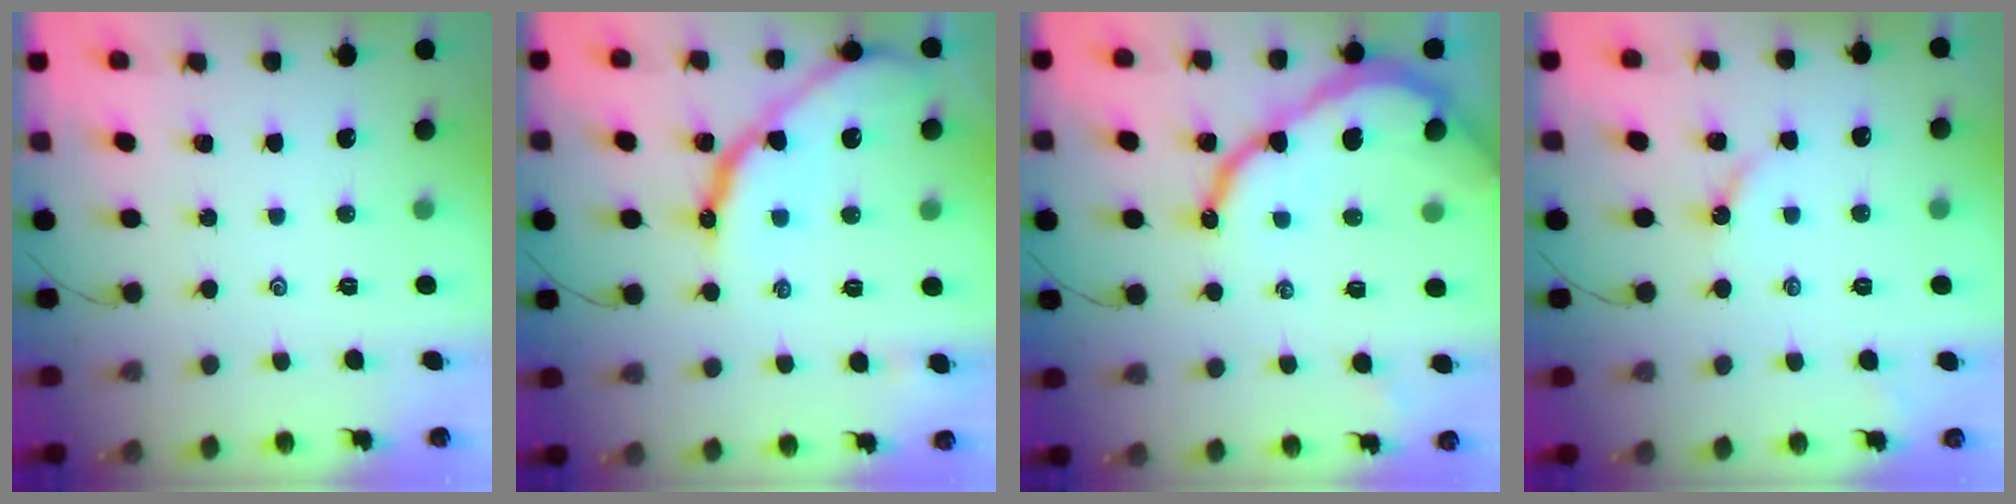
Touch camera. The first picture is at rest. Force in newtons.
{"total": 13.5, "press": 13.4, "slide": 1.2}
{"total": 13.8, "press": 13.7, "slide": 1.4}
{"total": 2.8, "press": 2.8, "slide": 0.3}